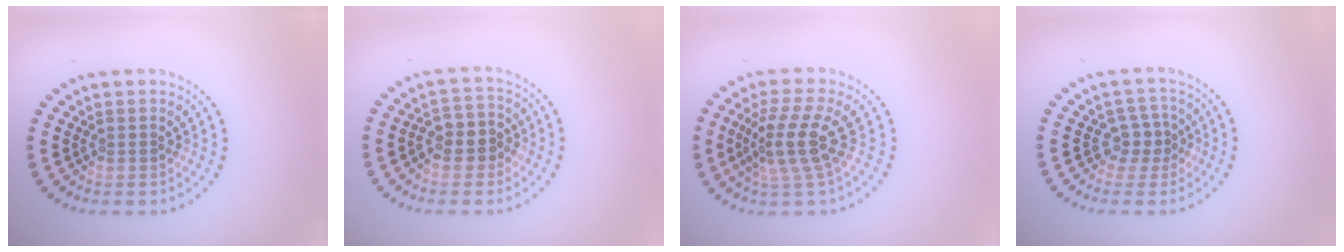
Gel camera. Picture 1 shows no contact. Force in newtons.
{"total": 2.9, "press": 2.7, "slide": 0.9}
{"total": 4.1, "press": 3.1, "slide": 2.7}
{"total": 1.8, "press": 1.4, "slide": 1.0}